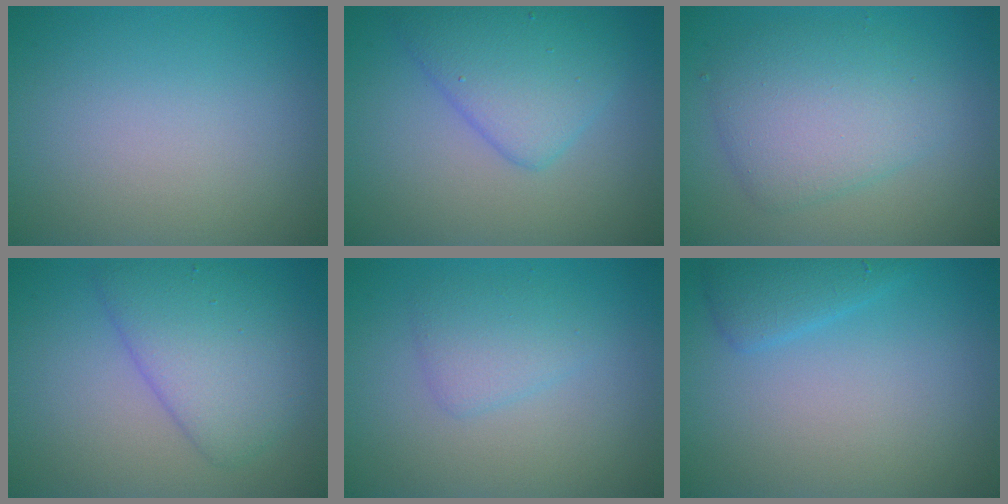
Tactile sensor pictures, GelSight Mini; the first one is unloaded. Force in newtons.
{"total": 4.6, "press": 4.6, "slide": 0.3}
{"total": 4.9, "press": 4.9, "slide": 0.2}
{"total": 5.1, "press": 5.1, "slide": 0.3}
{"total": 2.1, "press": 2.1, "slide": 0.0}
{"total": 2.2, "press": 2.2, "slide": 0.2}